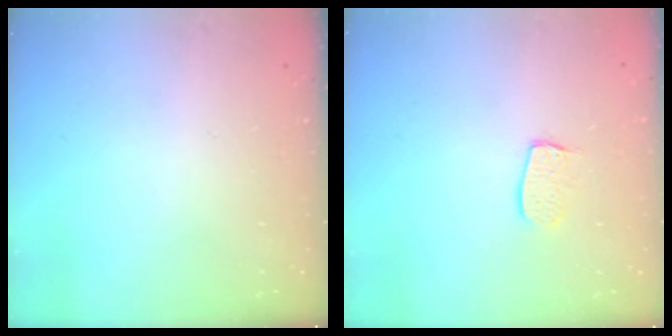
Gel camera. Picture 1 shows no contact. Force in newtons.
{"total": 6.4, "press": 6.4, "slide": 0.1}